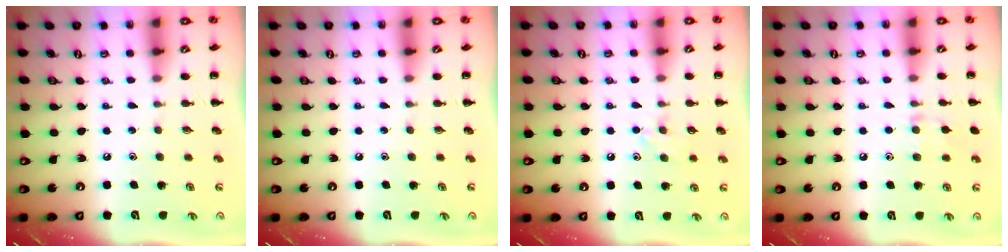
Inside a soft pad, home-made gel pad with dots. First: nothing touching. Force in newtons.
{"total": 0.0}
{"total": 6.5, "press": 6.3, "slide": 1.6}
{"total": 6.9, "press": 6.5, "slide": 2.2}